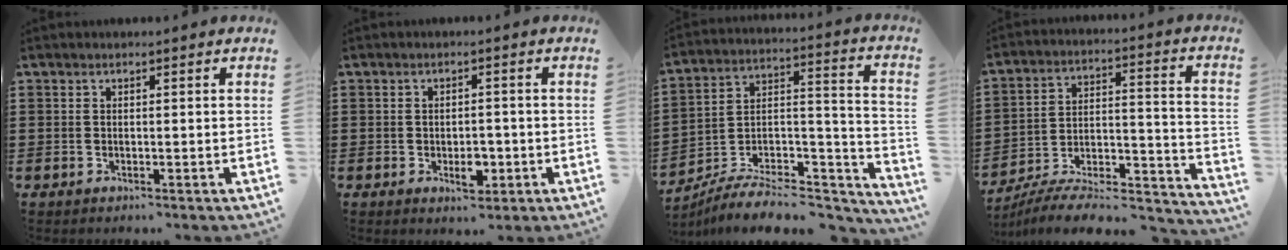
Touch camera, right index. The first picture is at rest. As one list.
[{"total": 3.9, "force": [-1.2, 2.1, 3.1], "torque": [-0.044, 0.001, -0.020]}, {"total": 7.7, "force": [-6.7, 2.1, 3.1], "torque": [-0.041, 0.013, -0.129]}, {"total": 8.2, "force": [-7.2, 1.8, 3.4], "torque": [-0.048, 0.007, -0.138]}]